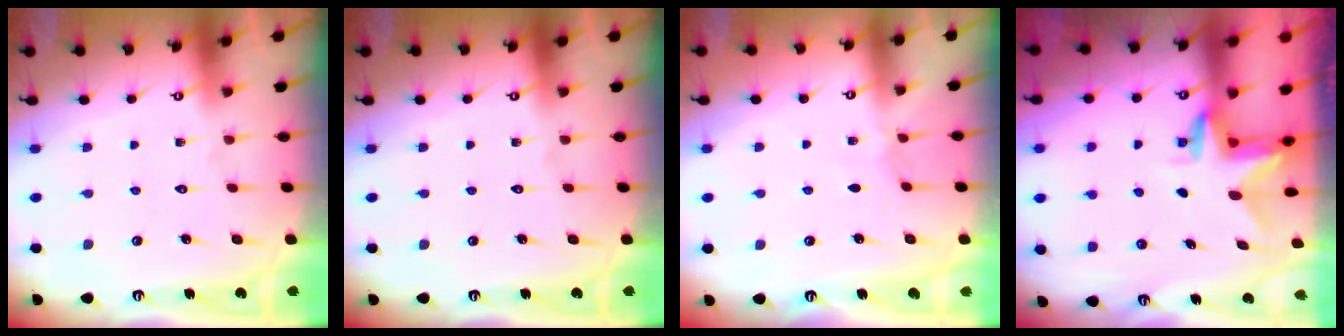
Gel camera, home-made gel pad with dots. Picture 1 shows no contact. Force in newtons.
{"total": 0.0}
{"total": 2.8, "press": 2.8, "slide": 0.4}
{"total": 2.9, "press": 2.9, "slide": 0.3}